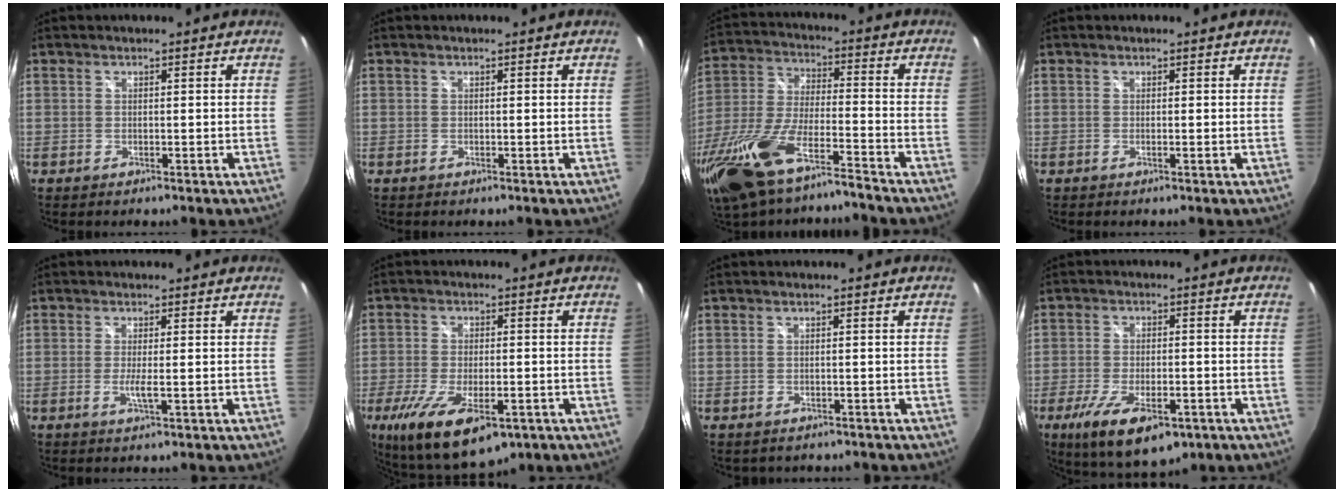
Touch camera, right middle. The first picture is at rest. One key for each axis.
{"total": 0.0}
{"total": 19.5, "fx": -14.1, "fy": 4.3, "fz": 12.7, "tx": -0.283, "ty": -0.039, "tz": -0.267}
{"total": 0.6, "fx": 0.3, "fy": -0.3, "fz": 0.5, "tx": -0.004, "ty": 0.000, "tz": 0.006}
{"total": 2.1, "fx": 0.0, "fy": -0.4, "fz": 2.1, "tx": -0.038, "ty": -0.005, "tz": 0.000}
{"total": 16.8, "fx": -8.4, "fy": 6.7, "fz": 12.8, "tx": -0.262, "ty": -0.055, "tz": -0.126}
{"total": 1.4, "fx": -0.9, "fy": 0.9, "fz": 0.5, "tx": -0.010, "ty": -0.005, "tz": -0.008}
{"total": 13.7, "fx": -7.3, "fy": 5.3, "fz": 10.2, "tx": -0.206, "ty": -0.042, "tz": -0.110}